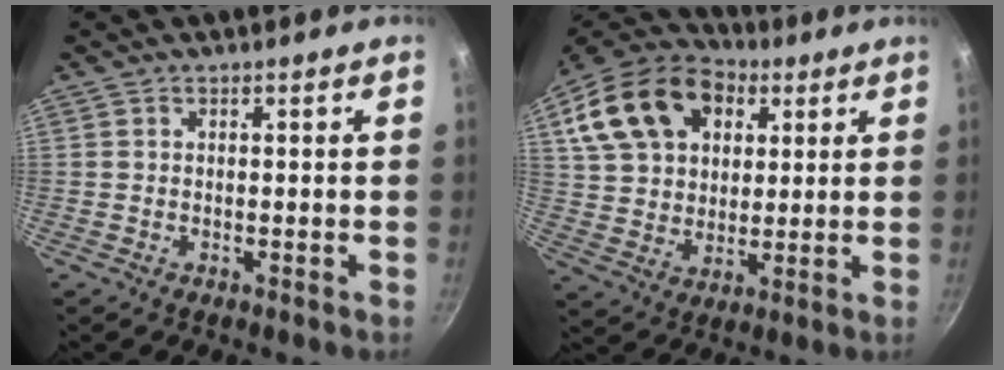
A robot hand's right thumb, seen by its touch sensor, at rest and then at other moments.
{"total": 20.3, "force": [7.6, 13.7, 13.0], "torque": [-0.220, 0.008, 0.130]}